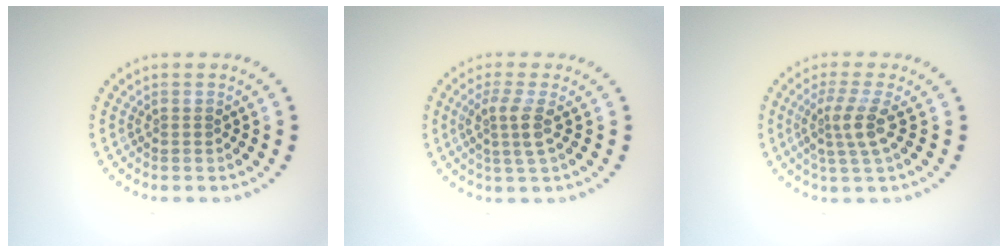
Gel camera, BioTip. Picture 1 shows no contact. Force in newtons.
{"total": 2.5, "press": 2.0, "slide": 1.5}
{"total": 2.9, "press": 2.2, "slide": 1.9}